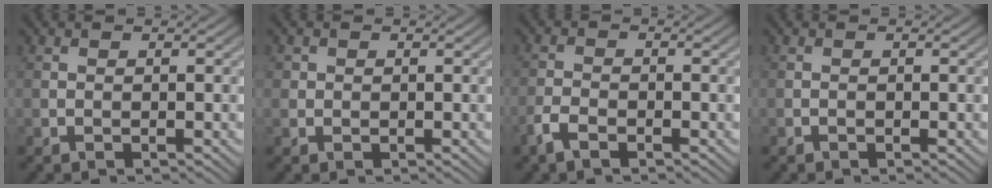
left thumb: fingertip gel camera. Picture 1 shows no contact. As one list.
[{"total": 1.2, "force": [0.2, 1.2, 0.2], "torque": [-0.002, -0.004, 0.003]}, {"total": 3.0, "force": [-2.0, 1.3, 1.8], "torque": [-0.042, -0.003, -0.046]}, {"total": 0.0}]